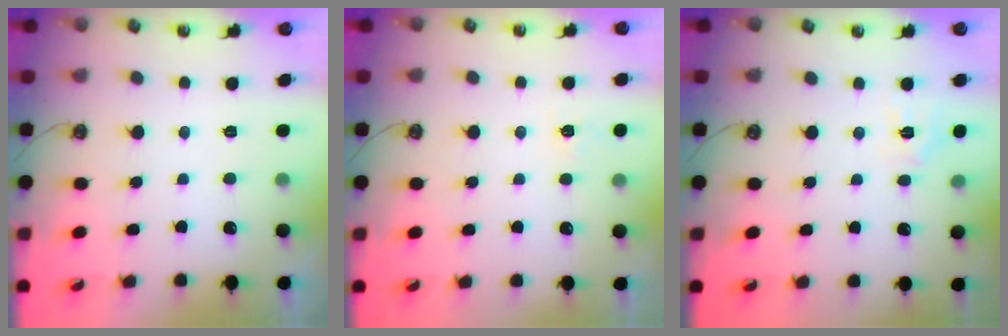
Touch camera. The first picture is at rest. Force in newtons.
{"total": 3.4, "press": 3.4, "slide": 0.4}
{"total": 5.9, "press": 5.9, "slide": 0.7}